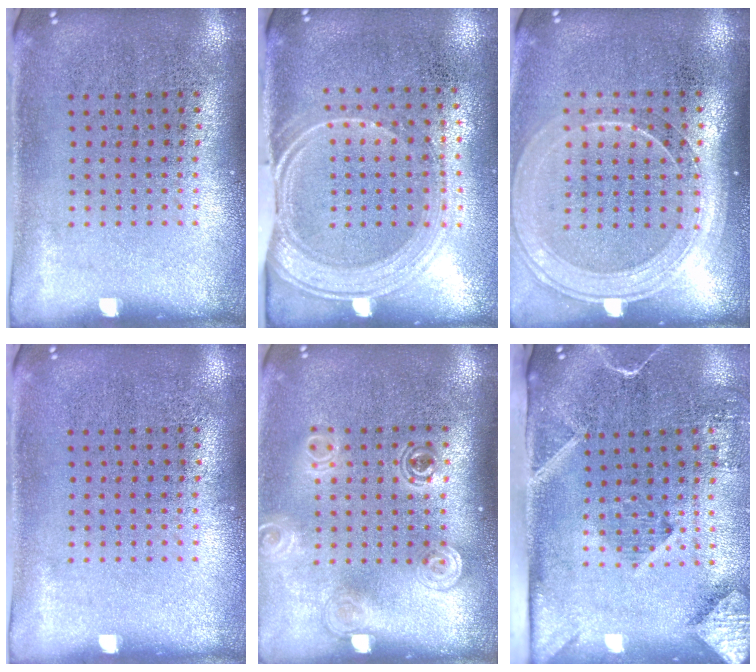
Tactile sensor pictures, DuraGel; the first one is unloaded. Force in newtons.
{"total": 1.7, "press": 1.4, "slide": 1.0}
{"total": 1.8, "press": 1.6, "slide": 0.8}
{"total": 0.0}
{"total": 1.5, "press": 1.2, "slide": 0.9}
{"total": 2.8, "press": 2.1, "slide": 1.9}